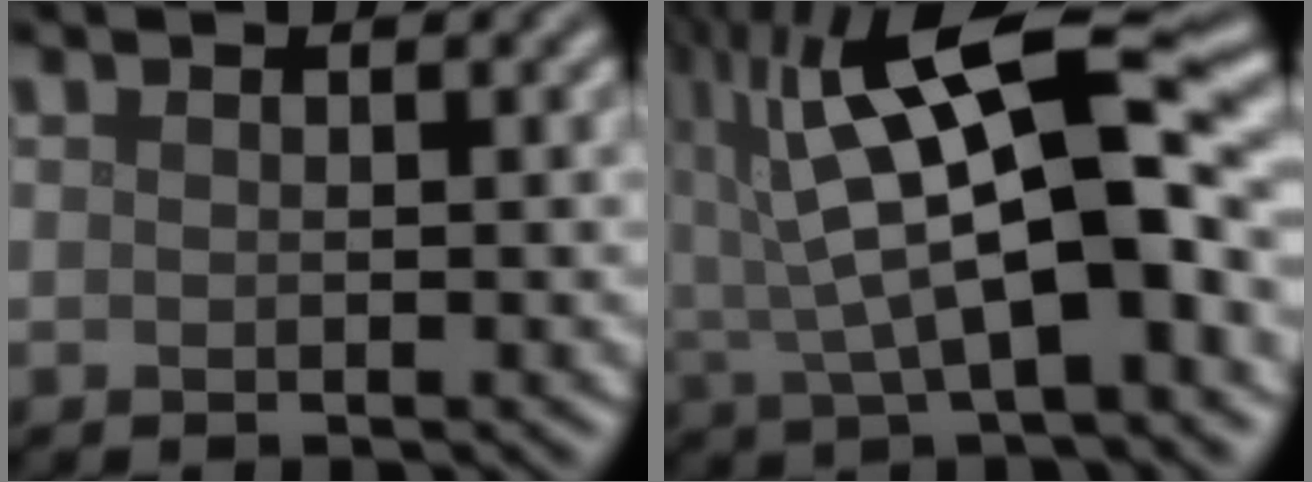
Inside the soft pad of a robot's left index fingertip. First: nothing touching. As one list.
[{"total": 13.9, "force": [2.6, 4.7, 12.8], "torque": [-0.207, 0.019, 0.042]}]